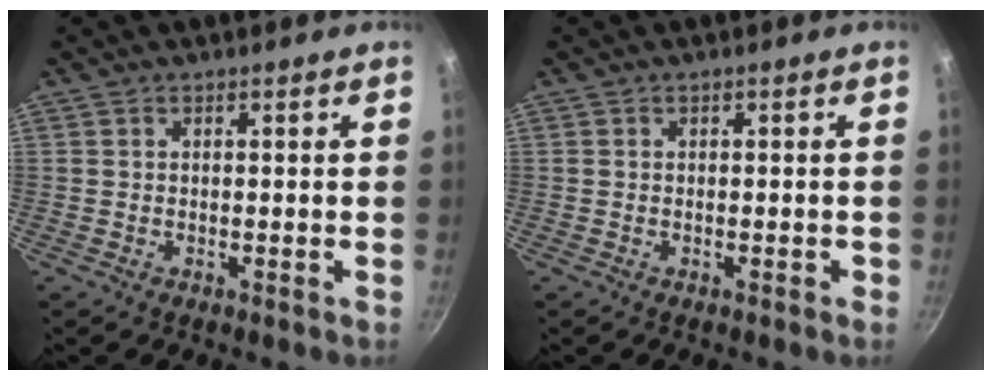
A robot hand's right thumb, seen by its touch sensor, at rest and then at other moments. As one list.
[{"total": 1.1, "force": [-0.5, 0.7, 0.7], "torque": [0.002, 0.011, -0.005]}]